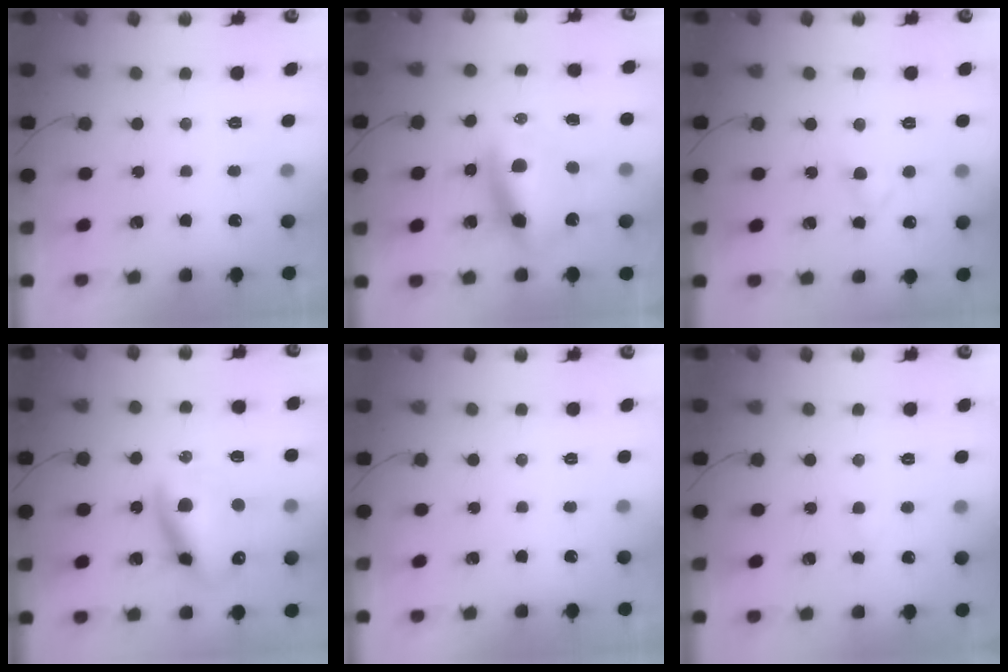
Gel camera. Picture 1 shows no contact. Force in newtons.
{"total": 12.9, "press": 12.4, "slide": 3.4}
{"total": 2.5, "press": 2.2, "slide": 1.1}
{"total": 16.8, "press": 16.3, "slide": 4.1}
{"total": 0.0}
{"total": 2.0, "press": 1.8, "slide": 0.8}